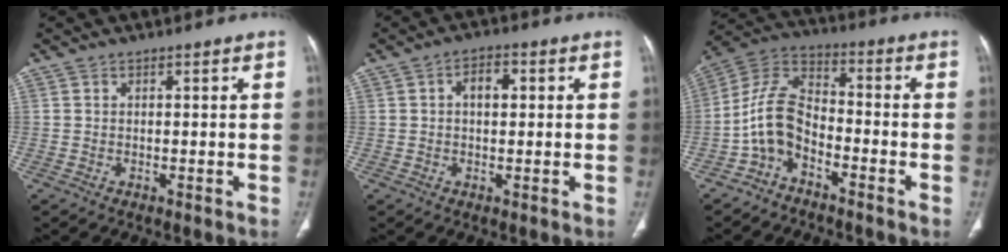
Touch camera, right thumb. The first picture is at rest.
{"total": 4.1, "force": [0.7, 2.3, 3.3], "torque": [-0.044, 0.008, 0.007]}
{"total": 9.8, "force": [-4.2, 5.9, 6.5], "torque": [-0.124, 0.062, -0.093]}